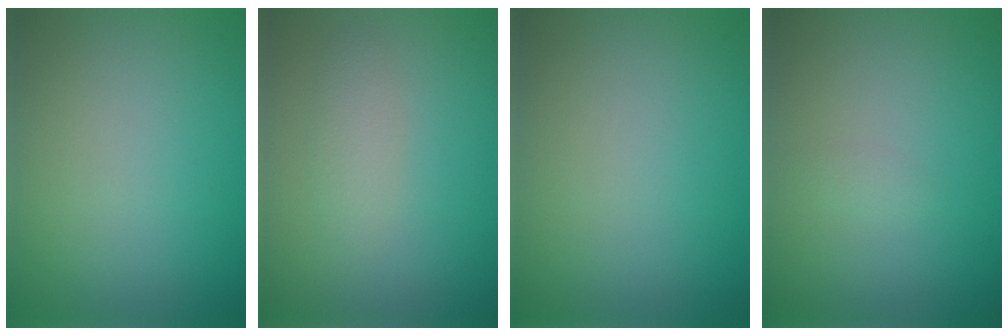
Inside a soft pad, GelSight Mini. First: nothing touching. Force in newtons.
{"total": 1.7, "press": 1.7, "slide": 0.1}
{"total": 0.0}
{"total": 0.5, "press": 0.5, "slide": 0.0}